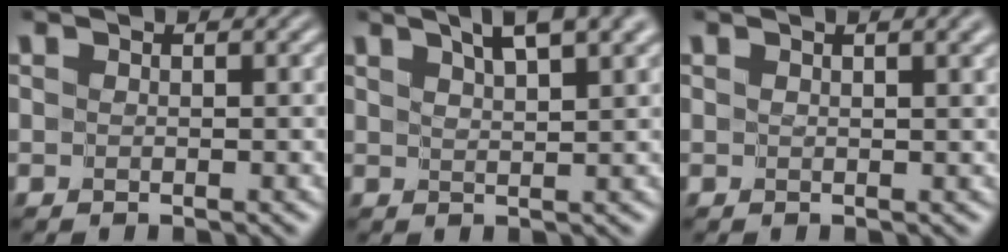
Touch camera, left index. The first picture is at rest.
{"total": 6.4, "force": [4.4, 1.6, 4.3], "torque": [-0.050, 0.021, 0.049]}
{"total": 5.1, "force": [2.7, 2.1, 3.8], "torque": [-0.026, 0.022, 0.012]}